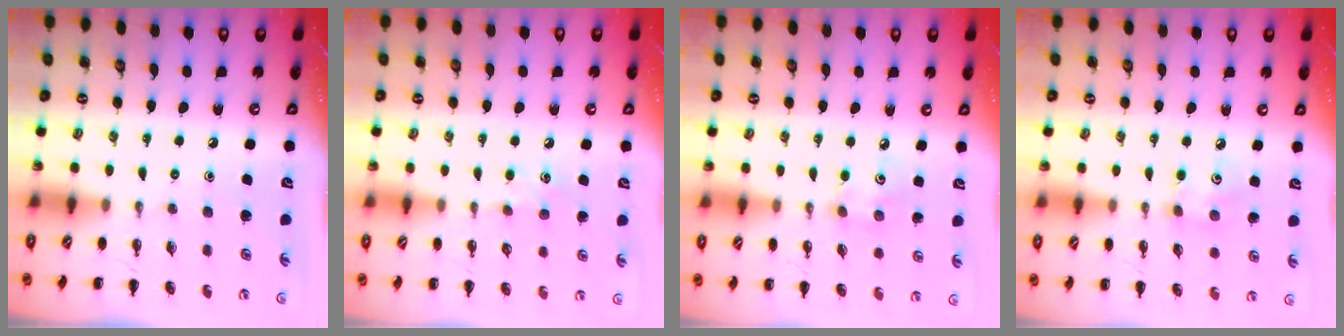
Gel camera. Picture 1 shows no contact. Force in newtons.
{"total": 4.8, "press": 4.6, "slide": 1.6}
{"total": 3.9, "press": 3.8, "slide": 0.9}
{"total": 5.2, "press": 5.1, "slide": 1.1}